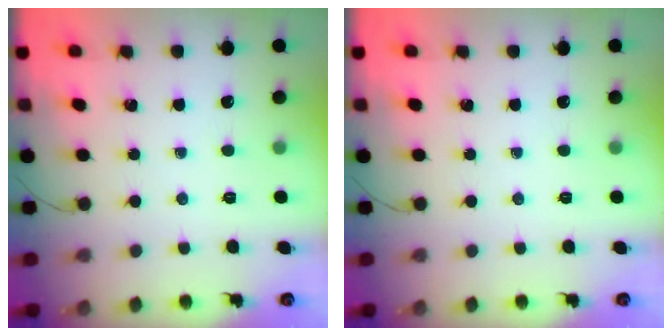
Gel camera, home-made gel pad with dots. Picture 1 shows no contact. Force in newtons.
{"total": 0.0}